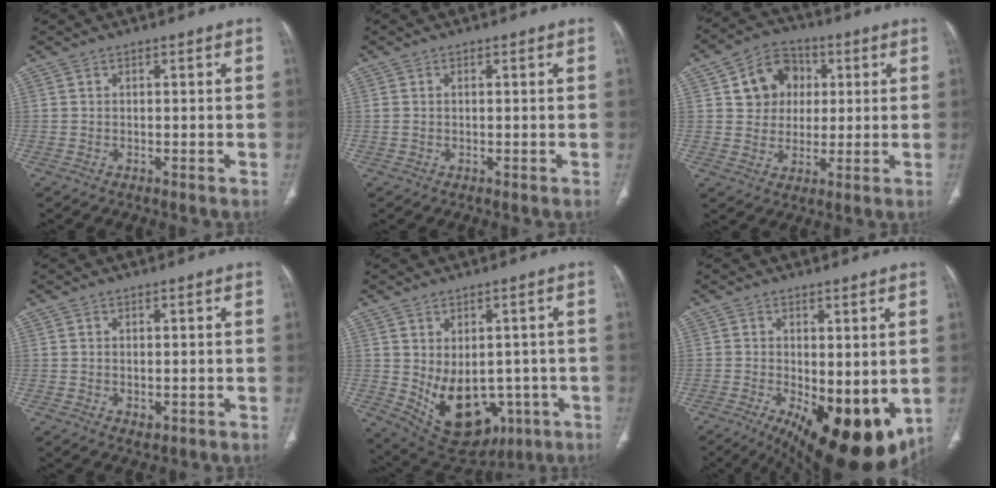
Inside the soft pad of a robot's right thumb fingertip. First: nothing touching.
{"total": 0.8, "force": [0.1, 0.5, 0.6], "torque": [-0.025, 0.010, 0.006]}
{"total": 10.6, "force": [2.9, 9.0, 4.6], "torque": [-0.034, 0.000, 0.045]}
{"total": 1.7, "force": [-0.1, 1.2, 1.2], "torque": [-0.019, -0.005, 0.004]}
{"total": 15.4, "force": [-3.0, 10.5, 10.8], "torque": [-0.140, 0.000, -0.008]}
{"total": 18.8, "force": [-5.0, 8.5, 16.0], "torque": [-0.205, -0.032, -0.051]}